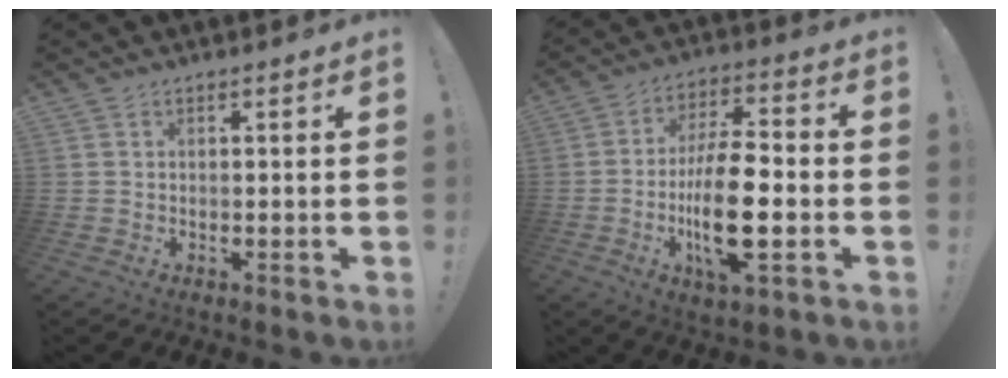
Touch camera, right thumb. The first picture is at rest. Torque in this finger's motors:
{"motor_torque": [2.73, 2.21, 1.29, -1.01, 0.41]}